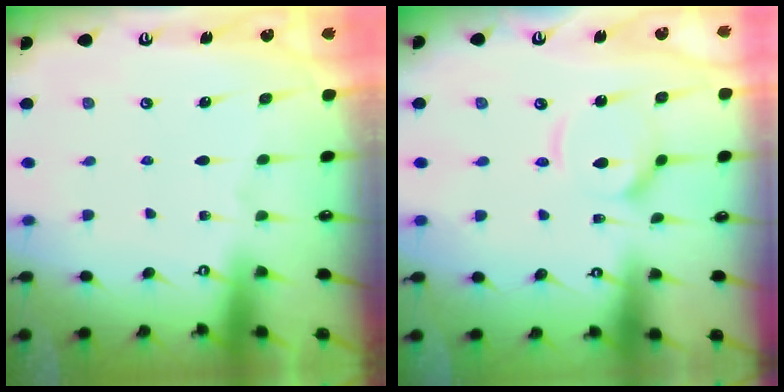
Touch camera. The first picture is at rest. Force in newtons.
{"total": 9.2, "press": 9.1, "slide": 0.9}